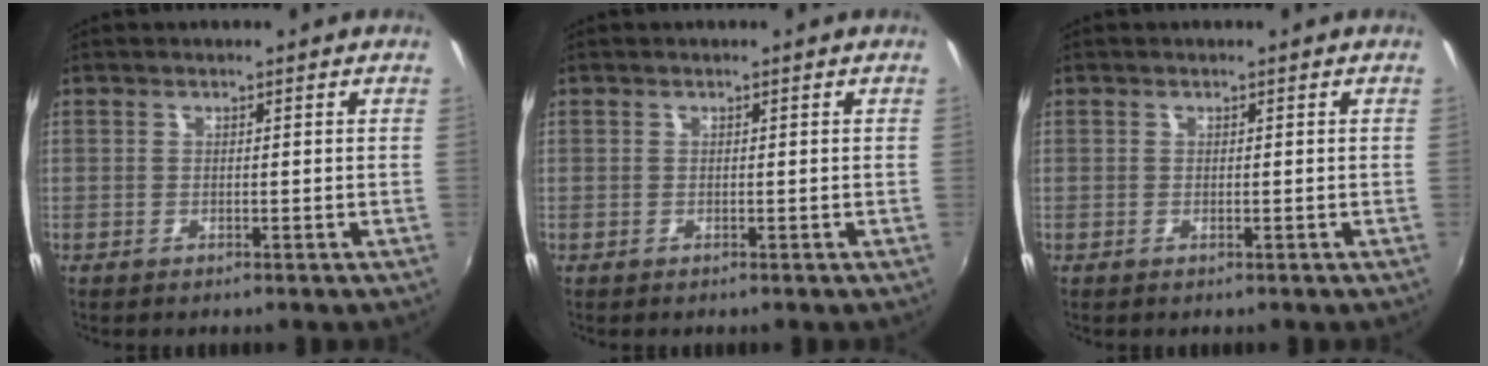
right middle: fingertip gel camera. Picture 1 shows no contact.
{"total": 0.0}
{"total": 0.0}